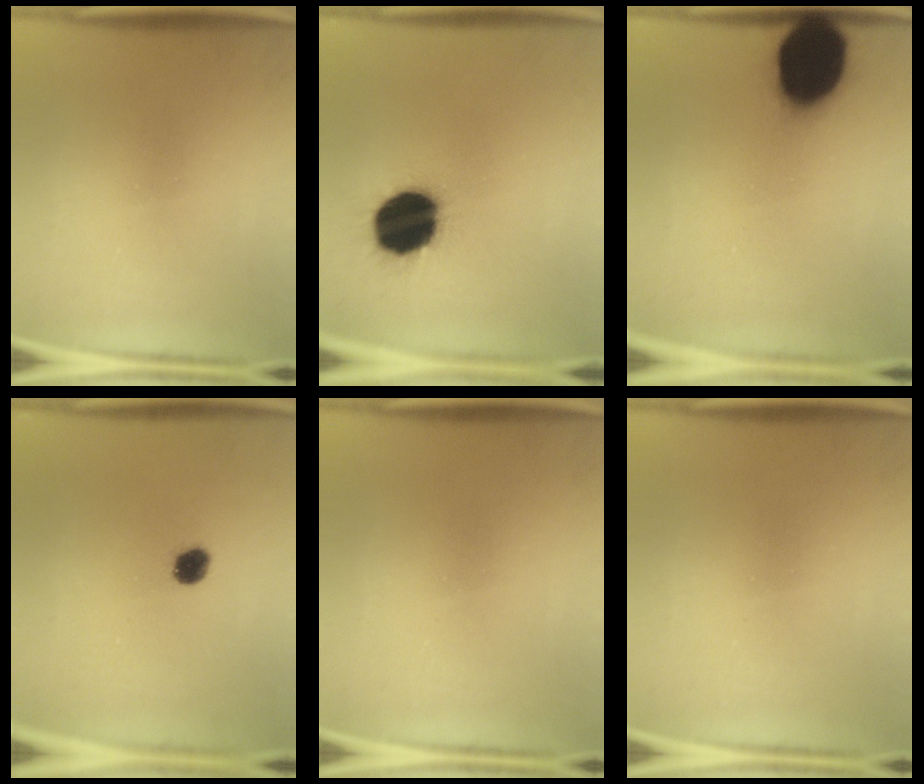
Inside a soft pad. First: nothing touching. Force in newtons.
{"total": 18.7}
{"total": 20.1}
{"total": 3.5}
{"total": 0.0}
{"total": 0.0}